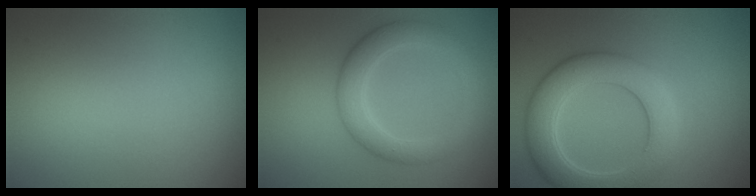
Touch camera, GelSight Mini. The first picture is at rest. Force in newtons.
{"total": 4.0, "press": 4.0, "slide": 0.2}
{"total": 6.6, "press": 6.6, "slide": 0.4}